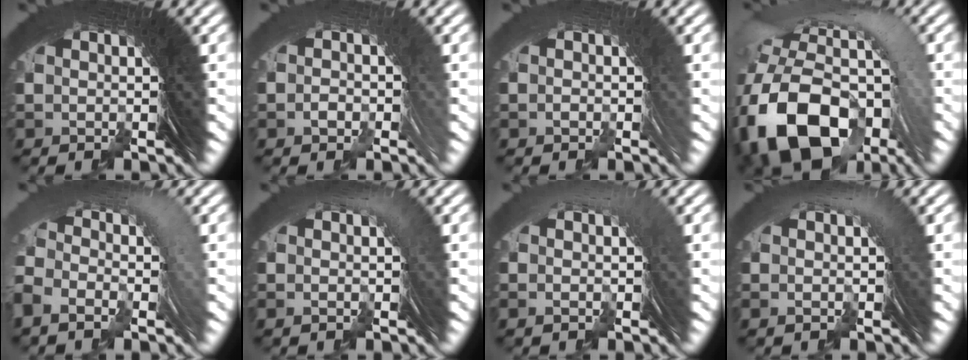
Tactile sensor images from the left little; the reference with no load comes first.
{"total": 0.8, "force": [-0.6, -0.4, -0.4], "torque": [0.014, 0.009, -0.012]}
{"total": 1.0, "force": [-0.6, -0.7, -0.4], "torque": [0.015, 0.009, -0.010]}
{"total": 12.1, "force": [-2.4, 8.0, 8.7], "torque": [-0.176, -0.029, -0.024]}
{"total": 1.4, "force": [-0.3, 0.8, 1.1], "torque": [-0.011, 0.007, -0.007]}
{"total": 0.7, "force": [-0.5, 0.2, 0.5], "torque": [0.016, 0.012, -0.013]}
{"total": 0.8, "force": [-0.1, 0.4, 0.7], "torque": [0.022, 0.020, -0.012]}
{"total": 0.8, "force": [-0.2, 0.4, 0.7], "torque": [0.015, 0.014, -0.010]}